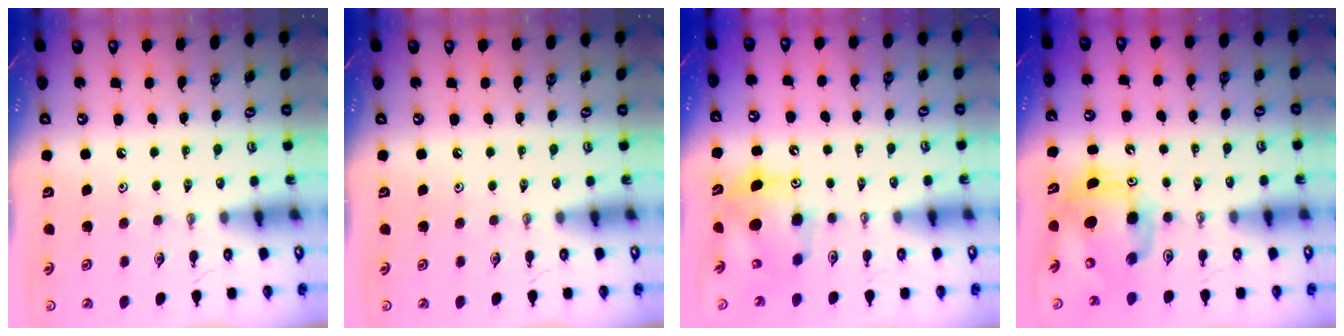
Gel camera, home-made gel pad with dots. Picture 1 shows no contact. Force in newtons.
{"total": 0.0}
{"total": 9.3, "press": 9.3, "slide": 0.6}
{"total": 9.0, "press": 8.9, "slide": 1.5}